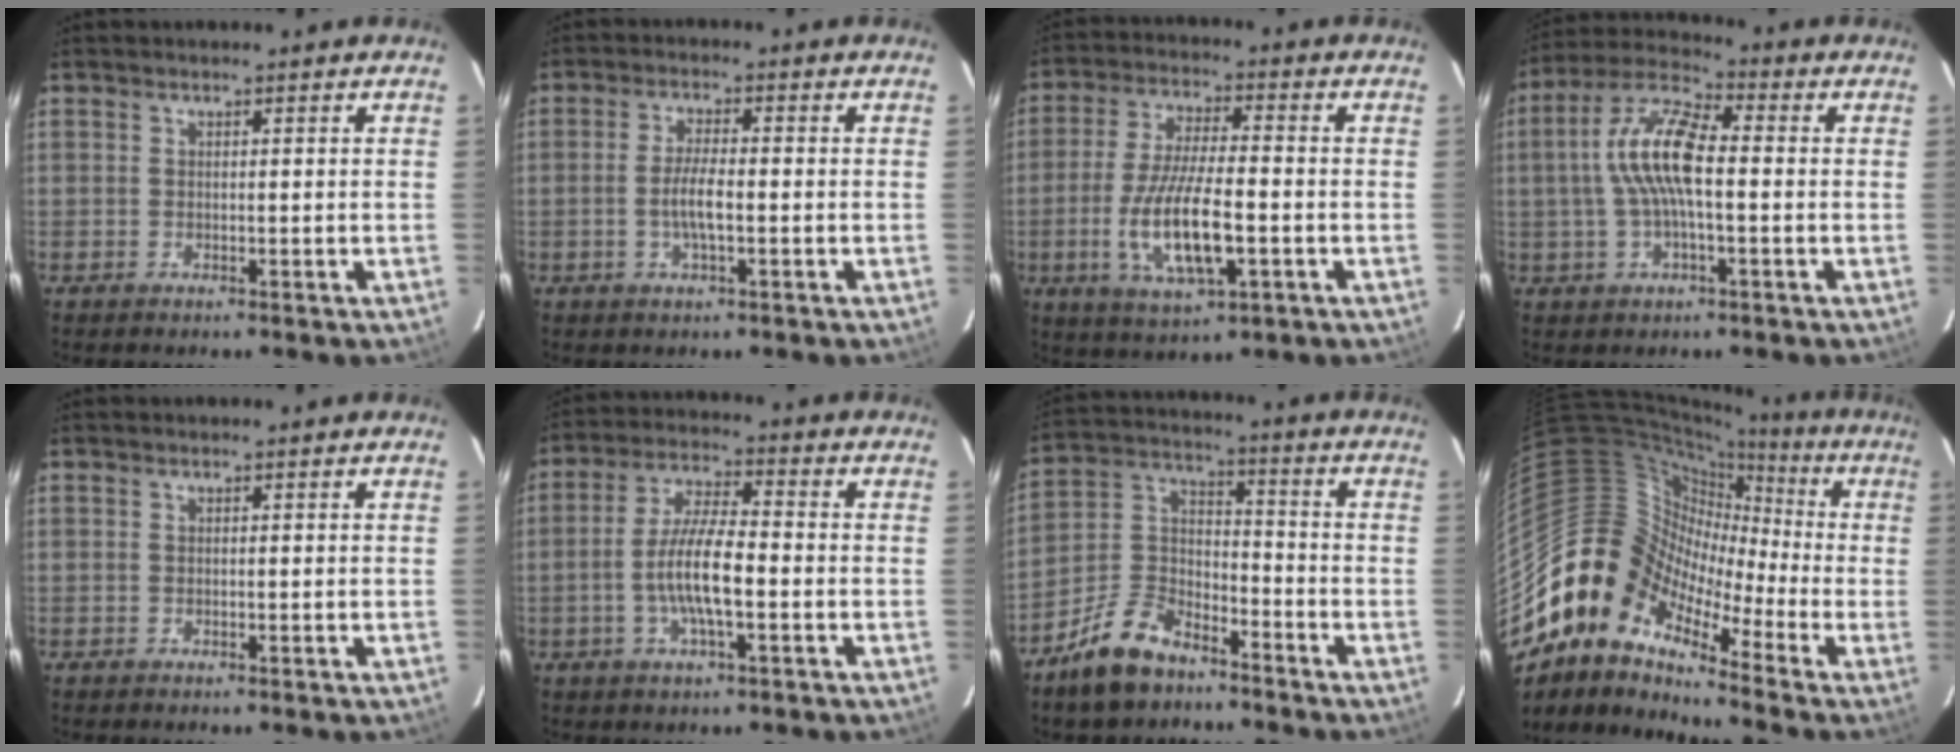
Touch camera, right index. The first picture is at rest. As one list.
[{"total": 4.5, "force": [-1.2, 0.9, 4.3], "torque": [-0.083, -0.002, -0.021]}, {"total": 13.4, "force": [-3.7, 3.9, 12.3], "torque": [-0.248, -0.015, -0.063]}, {"total": 11.5, "force": [-0.1, 3.9, 10.9], "torque": [-0.218, 0.018, -0.007]}, {"total": 0.0}, {"total": 9.2, "force": [-2.4, 2.1, 8.6], "torque": [-0.170, 0.001, -0.045]}, {"total": 11.5, "force": [-8.1, 5.8, 5.8], "torque": [-0.135, 0.024, -0.150]}, {"total": 10.9, "force": [-6.8, 7.4, 4.3], "torque": [-0.066, 0.028, -0.162]}]